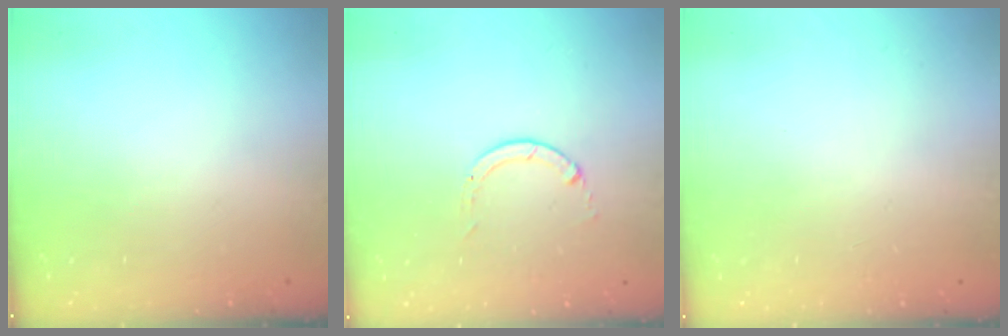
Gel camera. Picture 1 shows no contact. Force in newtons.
{"total": 0.6, "press": 0.5, "slide": 0.1}
{"total": 2.6, "press": 2.6, "slide": 0.2}